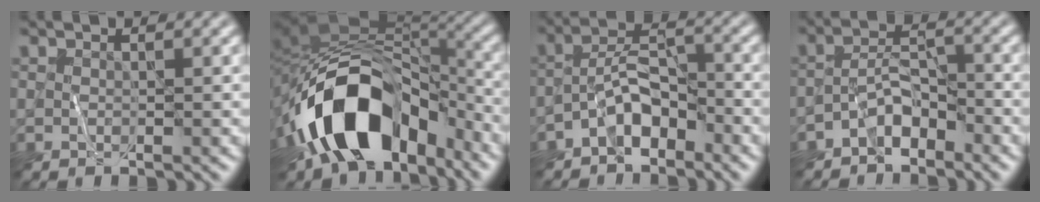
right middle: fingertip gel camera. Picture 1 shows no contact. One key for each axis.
{"total": 15.4, "fx": -7.3, "fy": 9.2, "fz": 9.9, "tx": -0.169, "ty": 0.012, "tz": -0.120}
{"total": 4.7, "fx": -3.2, "fy": 2.3, "fz": 2.6, "tx": -0.035, "ty": 0.019, "tz": -0.068}
{"total": 3.8, "fx": -2.9, "fy": 1.7, "fz": 1.8, "tx": -0.021, "ty": 0.015, "tz": -0.058}